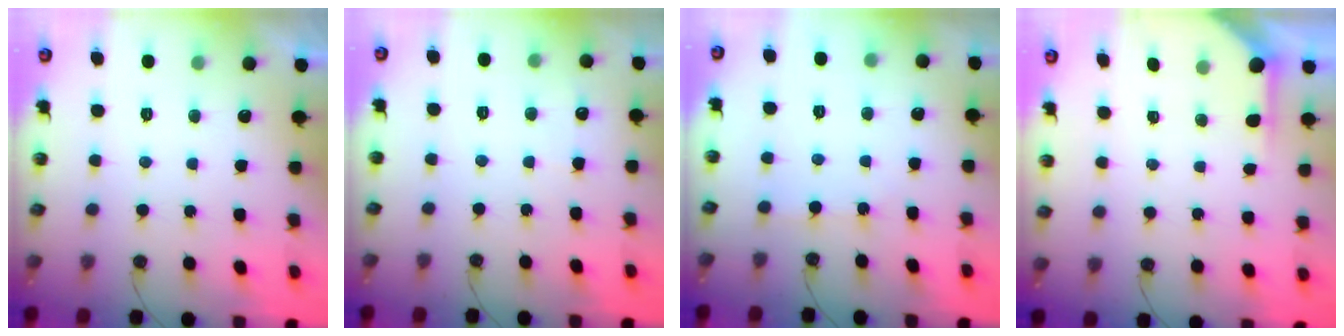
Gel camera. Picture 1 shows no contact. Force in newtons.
{"total": 3.8, "press": 3.8, "slide": 0.5}
{"total": 1.5, "press": 1.5, "slide": 0.2}
{"total": 2.8, "press": 2.7, "slide": 0.3}